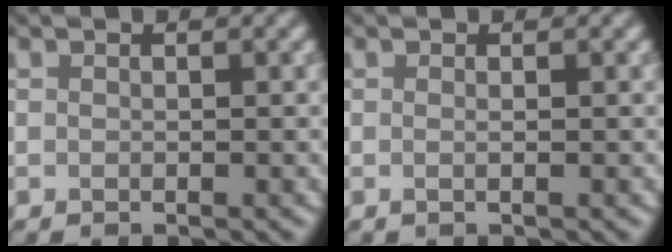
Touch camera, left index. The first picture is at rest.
{"total": 0.7, "force": [0.0, 0.3, 0.7], "torque": [-0.009, -0.002, -0.004]}